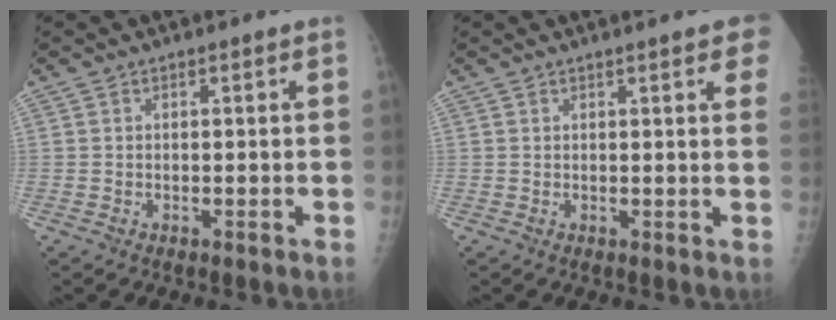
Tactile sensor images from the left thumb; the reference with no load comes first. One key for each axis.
{"total": 6.7, "fx": 4.0, "fy": 1.3, "fz": 5.2, "tx": -0.048, "ty": -0.001, "tz": 0.041}